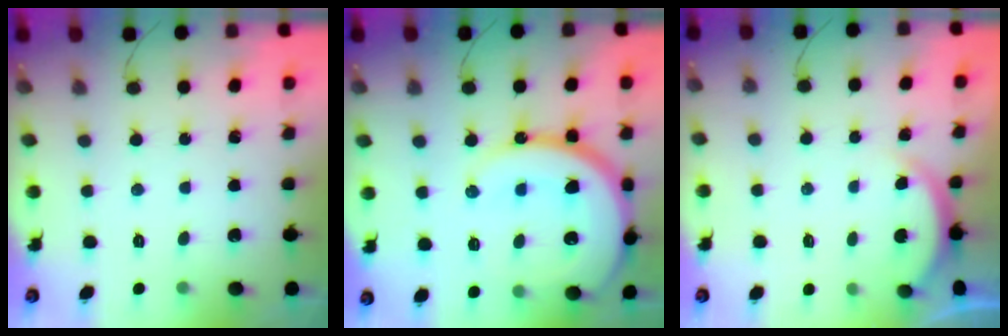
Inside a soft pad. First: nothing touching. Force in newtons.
{"total": 19.5, "press": 19.4, "slide": 2.0}
{"total": 2.0, "press": 2.0, "slide": 0.5}